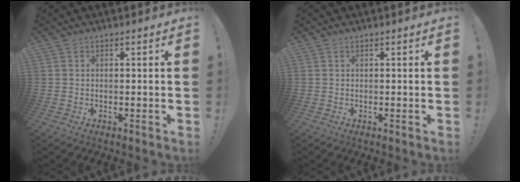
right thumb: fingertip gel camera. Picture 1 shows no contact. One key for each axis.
{"total": 0.0}